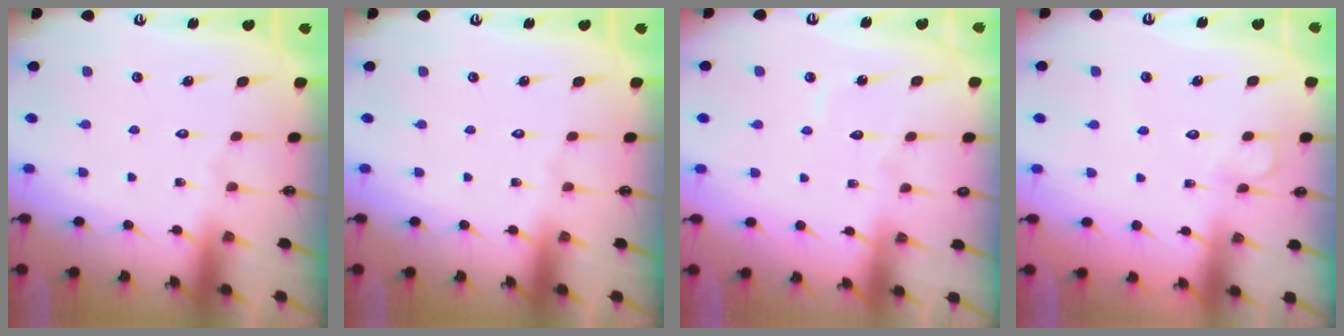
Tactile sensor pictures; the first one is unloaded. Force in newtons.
{"total": 0.0}
{"total": 5.1, "press": 5.1, "slide": 0.4}
{"total": 4.5, "press": 4.4, "slide": 0.4}